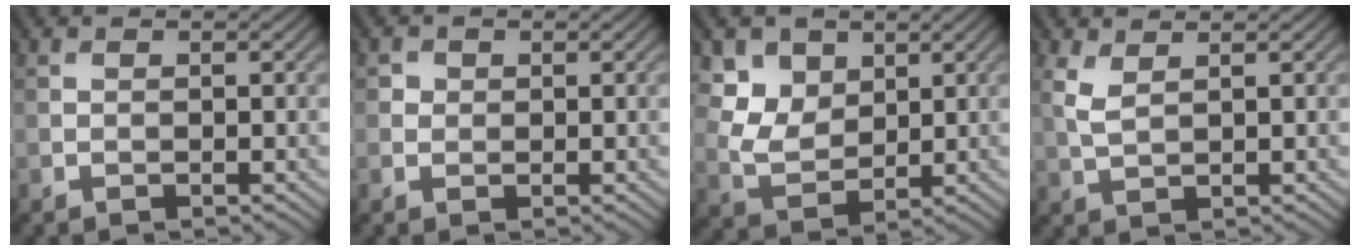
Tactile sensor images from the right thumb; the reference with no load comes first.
{"total": 1.0, "force": [0.1, 1.0, -0.2], "torque": [0.011, -0.001, -0.001]}
{"total": 5.1, "force": [3.2, 3.7, 1.5], "torque": [-0.050, -0.007, 0.061]}
{"total": 1.6, "force": [1.3, 0.5, 0.8], "torque": [-0.035, 0.003, 0.032]}